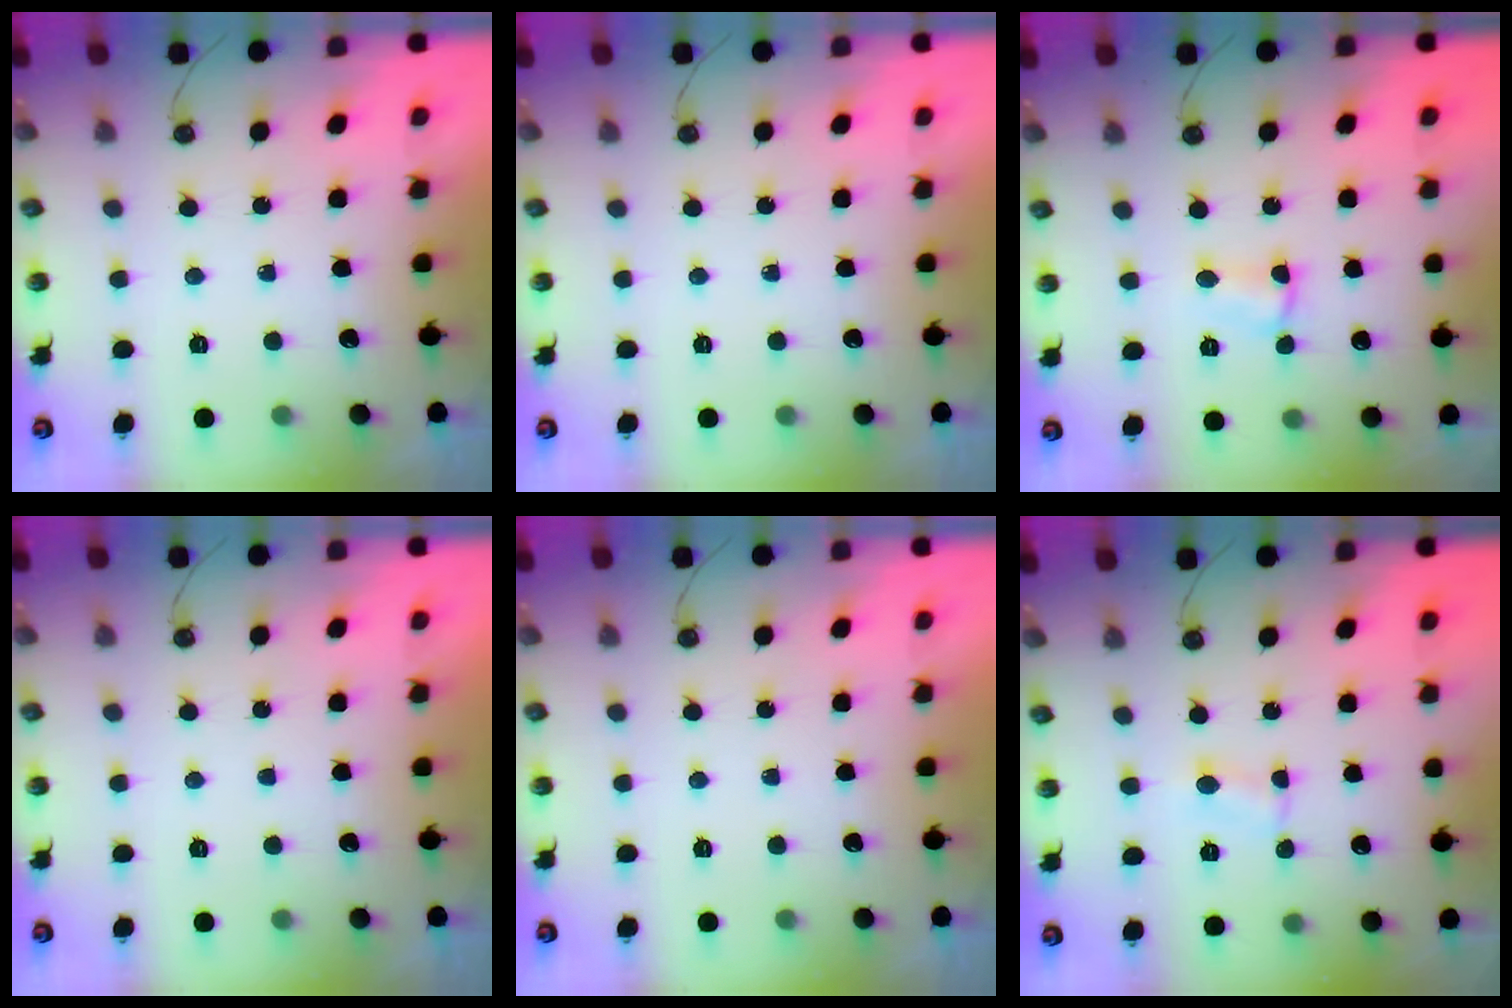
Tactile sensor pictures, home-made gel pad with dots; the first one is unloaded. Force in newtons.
{"total": 0.0}
{"total": 2.9, "press": 2.9, "slide": 0.4}
{"total": 0.0}
{"total": 0.0}
{"total": 1.6, "press": 1.5, "slide": 0.4}